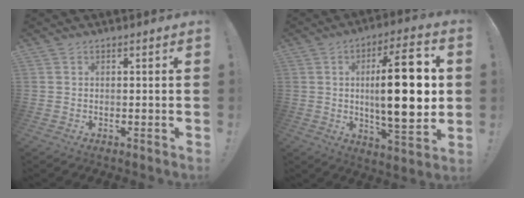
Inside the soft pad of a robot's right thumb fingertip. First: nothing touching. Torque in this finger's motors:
{"motor_torque": [0.64, 1.82, 1.38, 0.24, 0.27]}